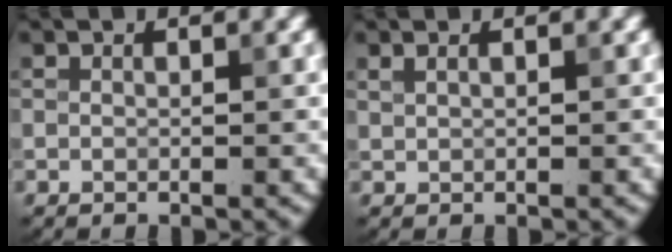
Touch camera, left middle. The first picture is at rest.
{"total": 0.7, "force": [0.5, 0.3, 0.4], "torque": [-0.011, -0.001, 0.011]}